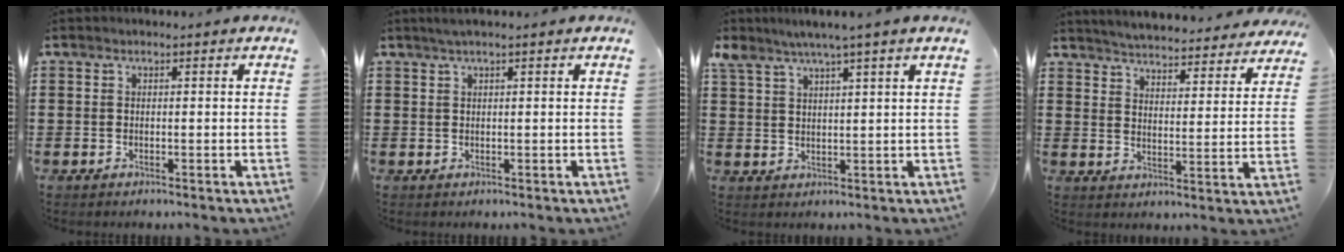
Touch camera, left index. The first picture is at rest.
{"total": 1.2, "force": [0.6, -0.1, 1.0], "torque": [-0.018, 0.000, 0.012]}
{"total": 3.7, "force": [2.8, -0.1, 2.4], "torque": [-0.054, -0.006, 0.047]}
{"total": 4.4, "force": [4.4, -0.5, 0.2], "torque": [-0.027, -0.035, 0.073]}